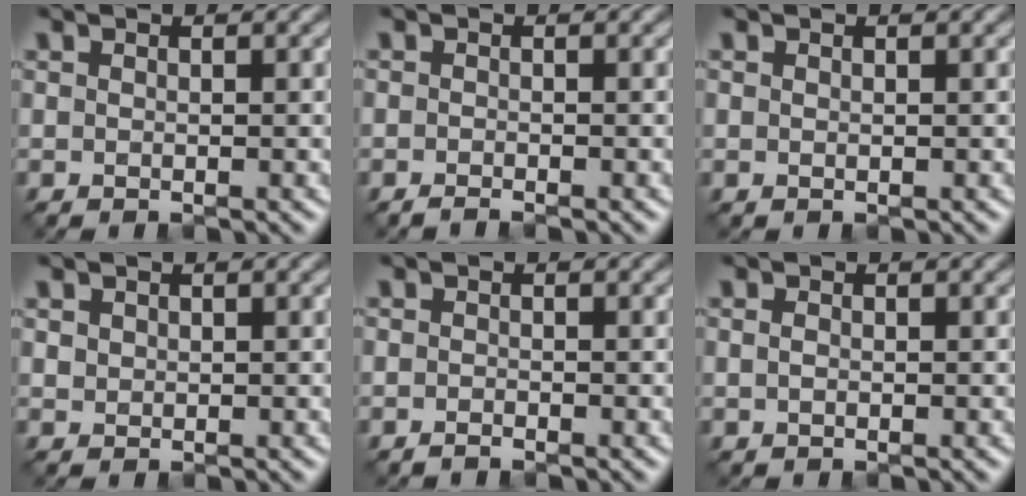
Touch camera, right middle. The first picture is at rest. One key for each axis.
{"total": 0.8, "fx": -0.7, "fy": 0.0, "fz": 0.3, "tx": -0.004, "ty": -0.002, "tz": -0.015}
{"total": 0.0}
{"total": 0.7, "fx": 0.3, "fy": 0.6, "fz": 0.1, "tx": 0.000, "ty": -0.004, "tz": 0.009}
{"total": 0.7, "fx": -0.6, "fy": 0.3, "fz": 0.3, "tx": -0.002, "ty": -0.001, "tz": -0.011}
{"total": 0.7, "fx": 0.0, "fy": 0.5, "fz": 0.4, "tx": -0.009, "ty": -0.001, "tz": -0.001}